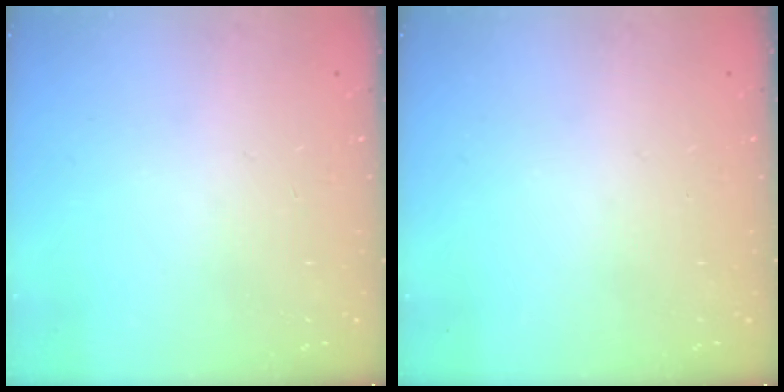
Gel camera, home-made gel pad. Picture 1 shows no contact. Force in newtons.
{"total": 0.0}